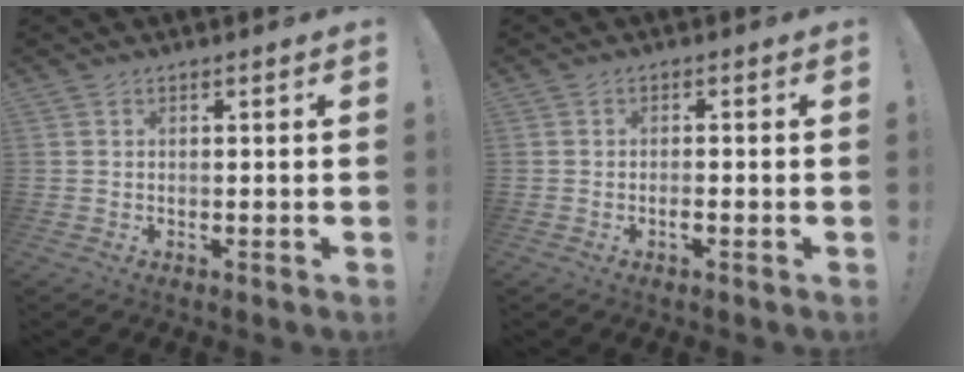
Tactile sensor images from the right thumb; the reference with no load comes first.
{"total": 1.6, "force": [-0.9, 0.1, 1.4], "torque": [-0.032, -0.002, -0.014]}